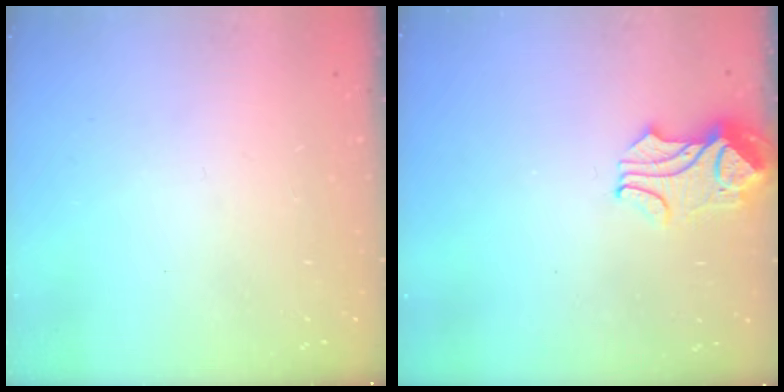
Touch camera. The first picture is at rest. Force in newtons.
{"total": 2.5, "press": 2.4, "slide": 0.6}